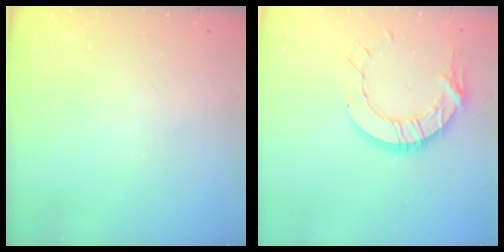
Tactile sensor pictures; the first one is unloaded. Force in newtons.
{"total": 12.2, "press": 12.2, "slide": 0.7}